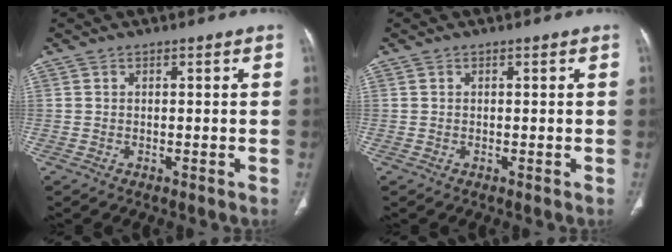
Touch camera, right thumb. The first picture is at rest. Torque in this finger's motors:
{"motor_torque": [0.33, 0.29, 0.07, -0.11, 0.00]}